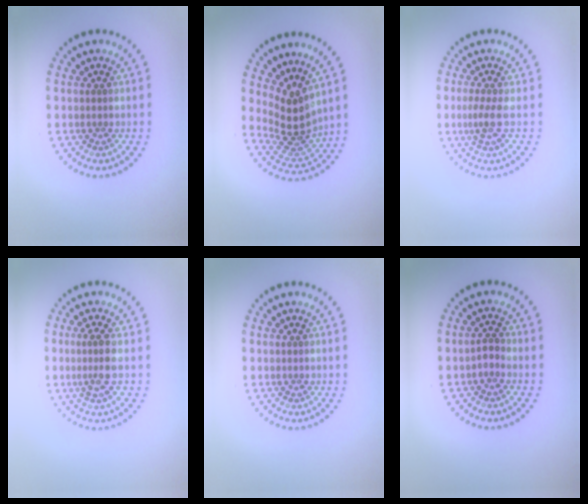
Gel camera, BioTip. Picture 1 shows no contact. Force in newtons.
{"total": 4.1, "press": 3.0, "slide": 2.8}
{"total": 1.7, "press": 1.4, "slide": 1.0}
{"total": 2.2, "press": 1.9, "slide": 1.2}
{"total": 0.0}
{"total": 0.9, "press": 0.8, "slide": 0.4}